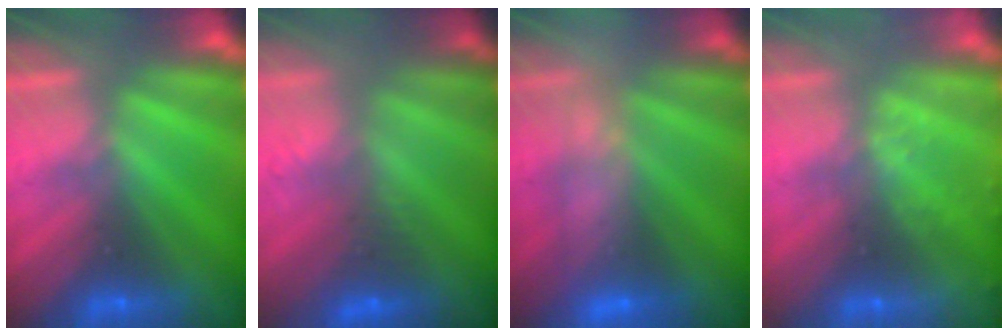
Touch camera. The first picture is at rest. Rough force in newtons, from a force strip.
{"total": 2.7}
{"total": 2.6}
{"total": 2.4}